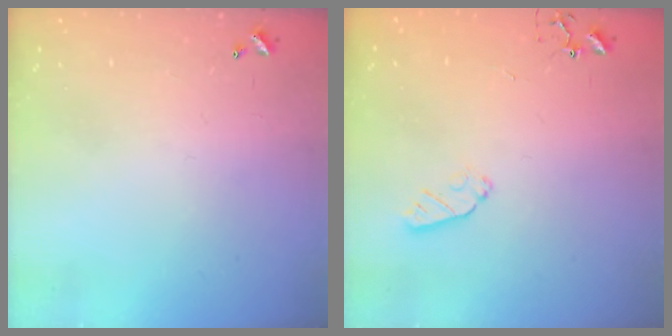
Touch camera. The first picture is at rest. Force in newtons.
{"total": 5.5, "press": 5.4, "slide": 1.1}